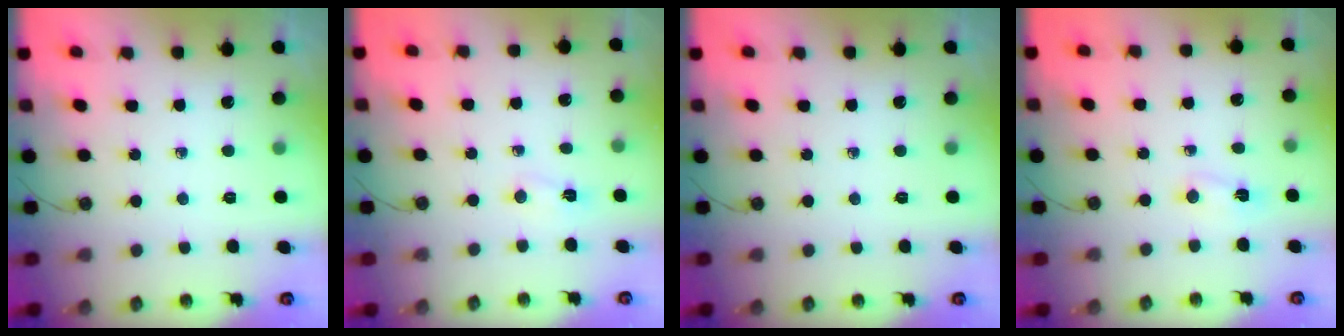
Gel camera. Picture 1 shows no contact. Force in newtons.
{"total": 2.1, "press": 2.0, "slide": 0.5}
{"total": 0.0}
{"total": 2.4, "press": 2.4, "slide": 0.5}